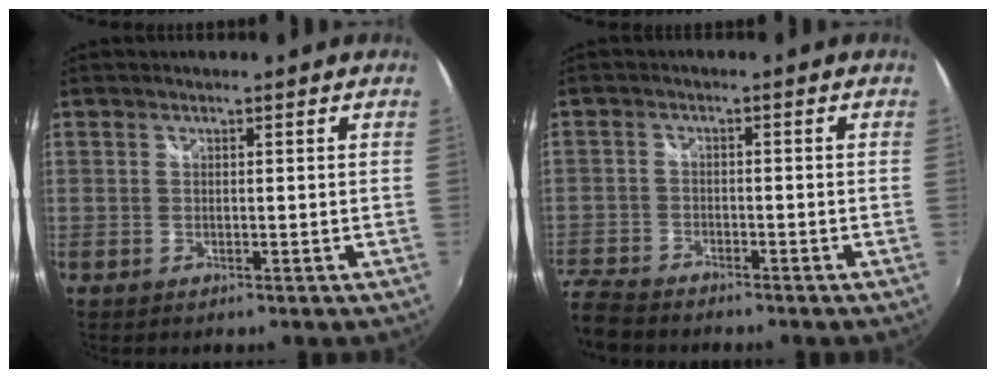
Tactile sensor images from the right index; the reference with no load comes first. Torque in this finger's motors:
{"motor_torque": [-0.69, -0.66, -0.58, -0.21]}